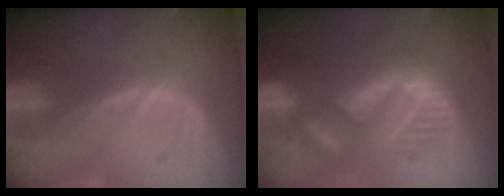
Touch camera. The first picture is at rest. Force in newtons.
{"total": 9.1, "press": 8.9, "slide": 1.9}